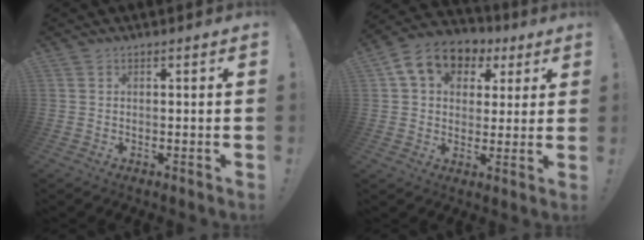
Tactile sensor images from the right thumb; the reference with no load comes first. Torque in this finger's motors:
{"motor_torque": [1.44, 1.64, 1.03, 0.28, 0.05]}